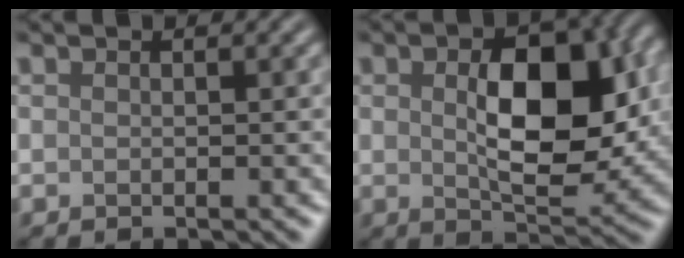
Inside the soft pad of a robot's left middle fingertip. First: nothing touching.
{"total": 9.1, "force": [0.7, 4.7, 7.7], "torque": [-0.124, -0.003, 0.017]}